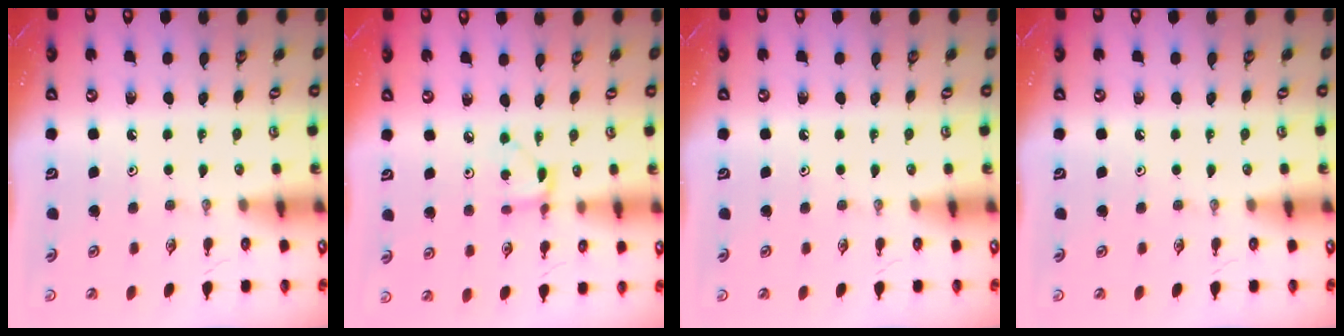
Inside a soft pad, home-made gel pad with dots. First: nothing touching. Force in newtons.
{"total": 4.2, "press": 4.1, "slide": 0.5}
{"total": 0.0}
{"total": 0.0}